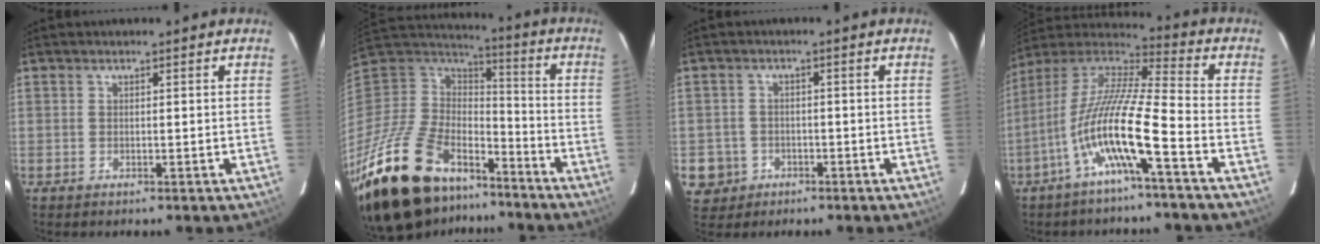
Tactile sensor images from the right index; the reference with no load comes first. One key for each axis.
{"total": 31.0, "fx": -21.4, "fy": 15.8, "fz": 16.0, "tx": -0.351, "ty": -0.012, "tz": -0.336}
{"total": 6.3, "fx": -2.0, "fy": 5.8, "fz": 1.2, "tx": -0.047, "ty": 0.018, "tz": -0.021}
{"total": 14.6, "fx": -5.9, "fy": 1.0, "fz": 13.3, "tx": -0.240, "ty": -0.006, "tz": -0.119}